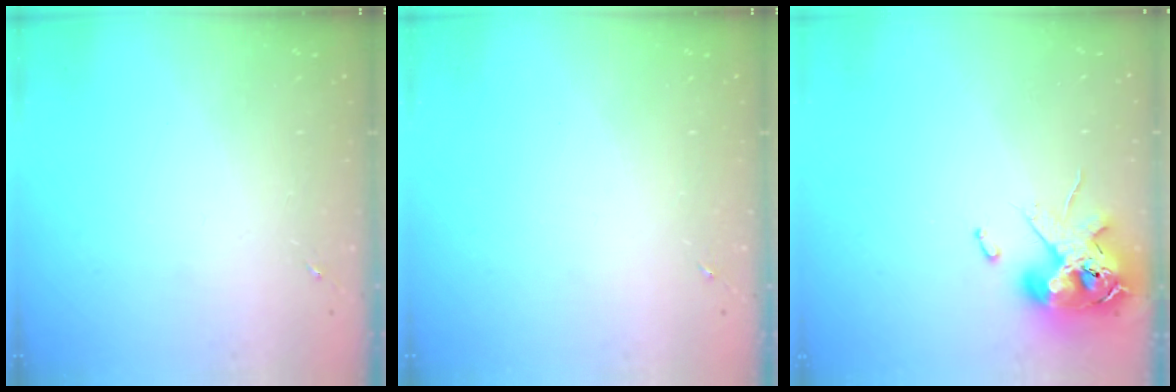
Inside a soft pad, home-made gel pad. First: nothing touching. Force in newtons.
{"total": 0.0}
{"total": 12.6, "press": 12.4, "slide": 2.1}